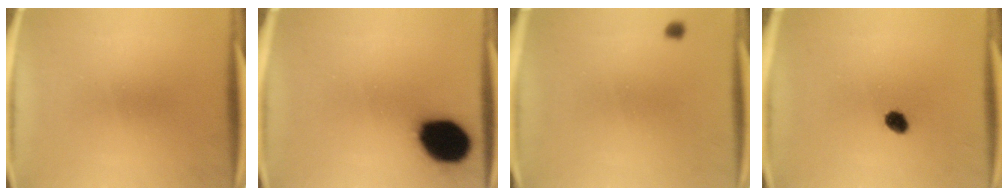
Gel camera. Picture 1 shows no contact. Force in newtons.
{"total": 17.1}
{"total": 1.0}
{"total": 3.0}